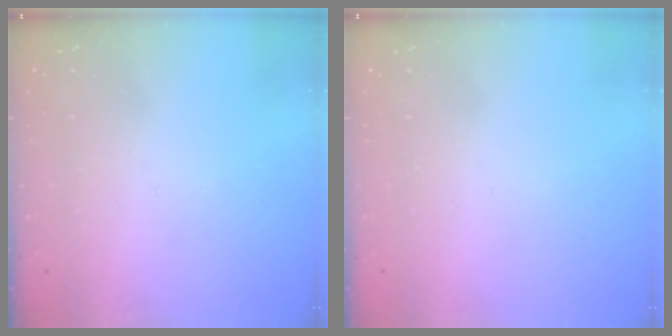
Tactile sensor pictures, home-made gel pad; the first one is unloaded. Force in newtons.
{"total": 1.7, "press": 1.7, "slide": 0.1}